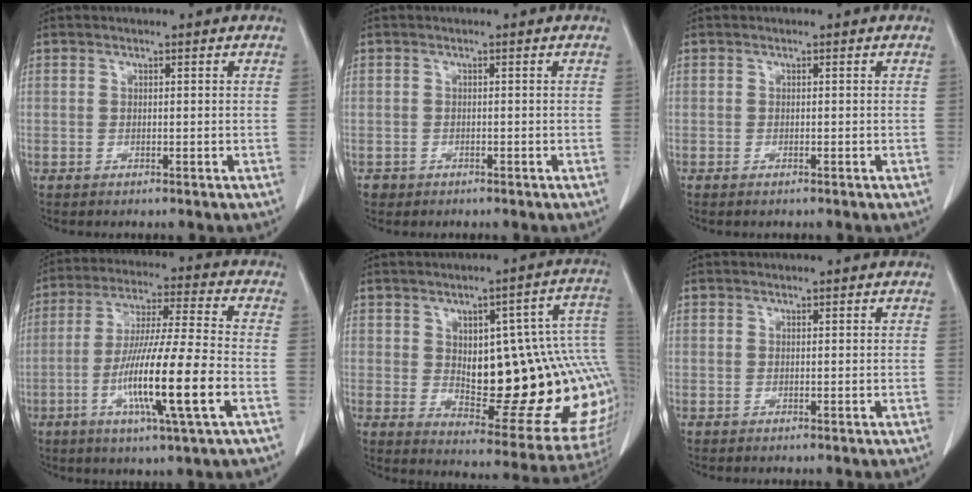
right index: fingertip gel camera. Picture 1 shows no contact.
{"total": 1.4, "force": [-0.8, 1.1, -0.1], "torque": [-0.007, 0.004, -0.014]}
{"total": 0.5, "force": [-0.4, 0.2, 0.3], "torque": [-0.009, -0.001, -0.005]}
{"total": 15.4, "force": [-4.5, -0.1, 14.7], "torque": [-0.278, -0.013, -0.081]}
{"total": 23.7, "force": [0.8, 7.7, 22.4], "torque": [-0.220, 0.029, 0.038]}
{"total": 0.0}